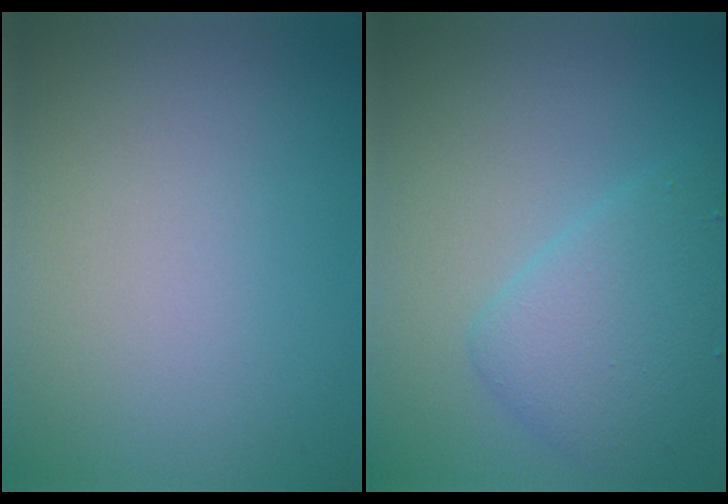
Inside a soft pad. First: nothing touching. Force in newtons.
{"total": 3.9, "press": 3.9, "slide": 0.1}